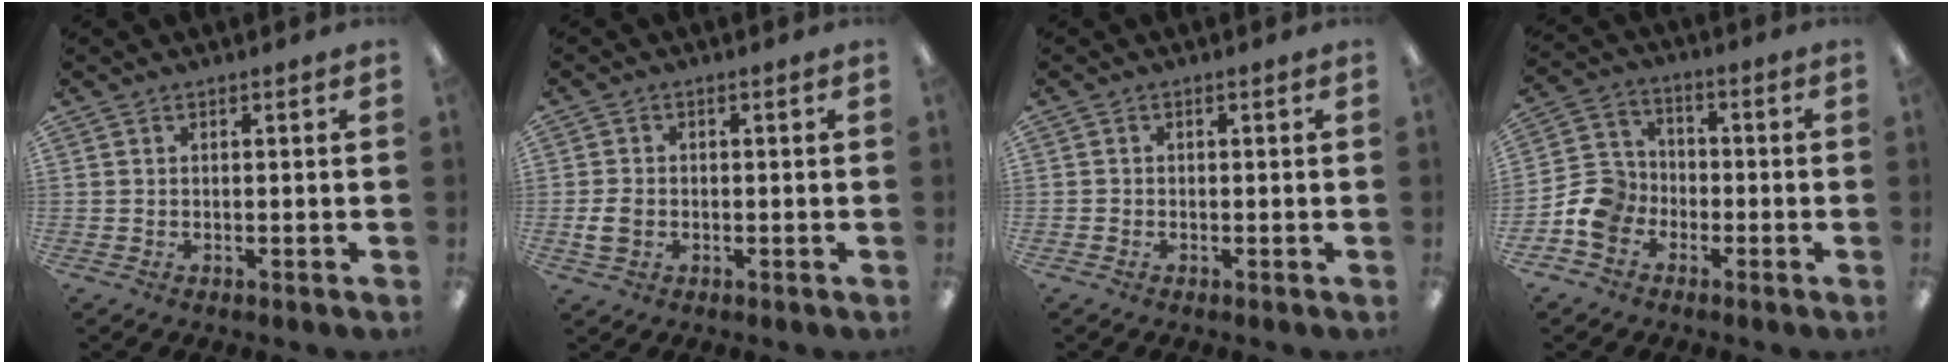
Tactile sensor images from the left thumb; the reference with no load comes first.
{"total": 3.2, "force": [-0.8, 2.4, 1.9], "torque": [-0.039, 0.000, -0.015]}
{"total": 0.5, "force": [-0.4, 0.3, 0.0], "torque": [0.001, -0.002, -0.008]}
{"total": 8.6, "force": [-3.9, 7.0, 3.1], "torque": [-0.077, 0.033, -0.072]}